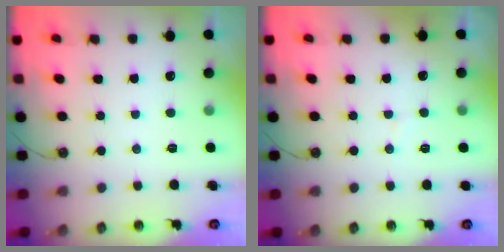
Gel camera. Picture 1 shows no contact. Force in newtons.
{"total": 1.8, "press": 1.8, "slide": 0.1}